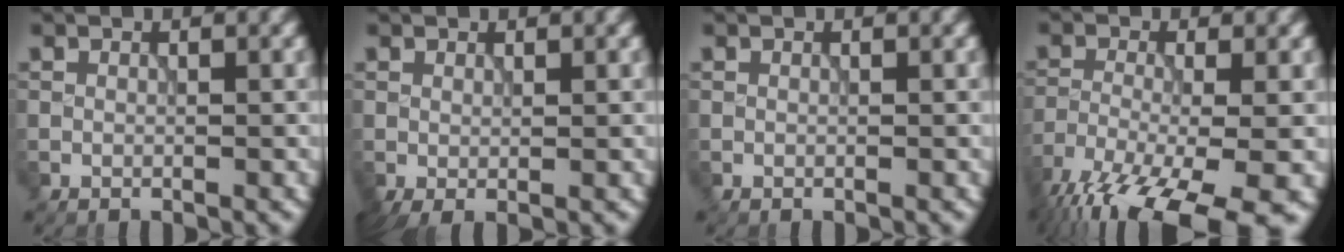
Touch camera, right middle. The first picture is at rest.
{"total": 1.1, "force": [0.1, 0.3, 1.0], "torque": [-0.025, -0.001, 0.001]}
{"total": 0.0}
{"total": 13.7, "force": [-9.4, 4.0, 9.1], "torque": [-0.175, -0.043, -0.141]}